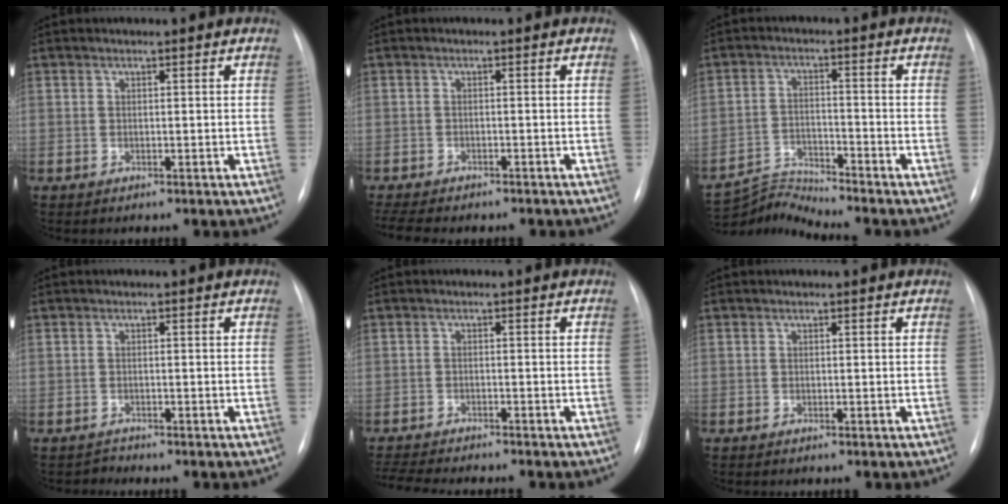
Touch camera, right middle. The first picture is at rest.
{"total": 8.6, "force": [-7.2, 2.6, 4.0], "torque": [-0.063, 0.001, -0.093]}
{"total": 5.9, "force": [-5.1, -2.2, -1.7], "torque": [0.017, -0.006, -0.094]}
{"total": 0.7, "force": [-0.6, 0.0, -0.4], "torque": [0.008, -0.006, -0.008]}
{"total": 7.7, "force": [-7.0, 0.4, 3.1], "torque": [-0.049, -0.012, -0.110]}
{"total": 0.0}